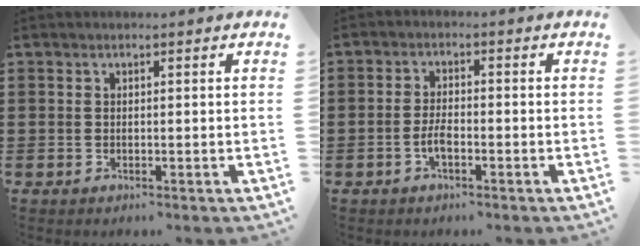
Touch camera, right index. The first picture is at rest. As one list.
[{"total": 2.7, "force": [-1.3, 1.1, 2.1], "torque": [-0.054, -0.001, -0.028]}]